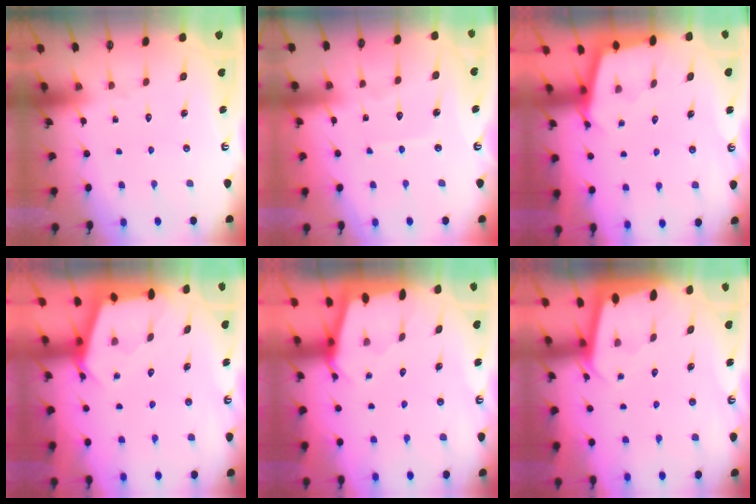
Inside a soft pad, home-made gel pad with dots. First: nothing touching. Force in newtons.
{"total": 5.9, "press": 5.9, "slide": 0.6}
{"total": 2.3, "press": 2.3, "slide": 0.2}
{"total": 2.8, "press": 2.7, "slide": 0.3}
{"total": 2.0, "press": 2.0, "slide": 0.3}
{"total": 2.0, "press": 2.0, "slide": 0.0}